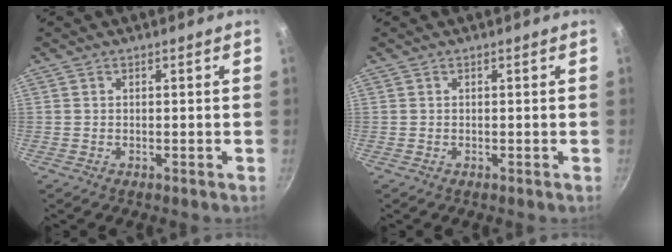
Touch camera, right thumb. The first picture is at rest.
{"total": 0.0}